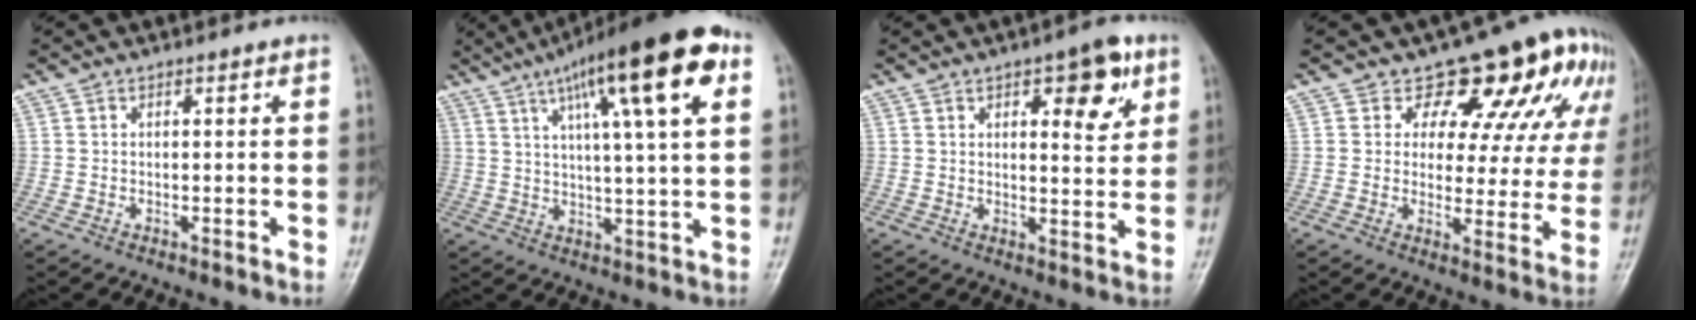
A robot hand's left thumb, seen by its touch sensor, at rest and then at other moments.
{"total": 19.5, "force": [8.6, 3.7, 17.1], "torque": [-0.256, 0.006, 0.129]}
{"total": 8.5, "force": [4.1, 3.4, 6.6], "torque": [-0.061, -0.018, 0.051]}
{"total": 14.5, "force": [9.8, 7.5, 7.6], "torque": [-0.040, -0.052, 0.104]}